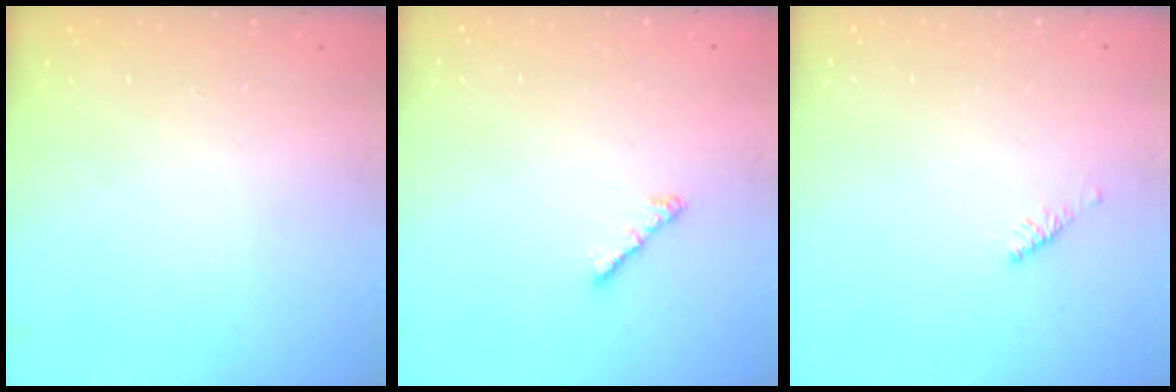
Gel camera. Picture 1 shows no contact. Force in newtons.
{"total": 2.4, "press": 2.3, "slide": 0.6}
{"total": 2.9, "press": 2.8, "slide": 0.6}